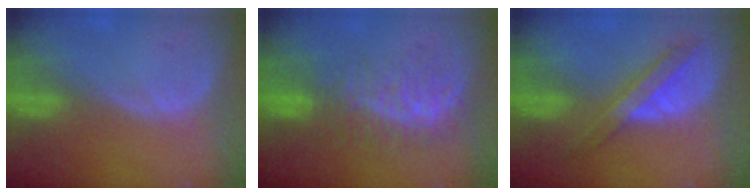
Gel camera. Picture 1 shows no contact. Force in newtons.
{"total": 7.9, "press": 7.8, "slide": 1.1}
{"total": 5.9, "press": 5.9, "slide": 0.6}